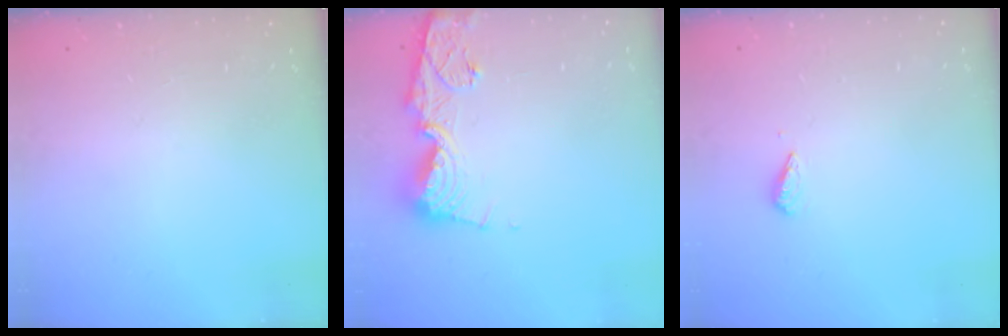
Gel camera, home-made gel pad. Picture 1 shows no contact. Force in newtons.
{"total": 11.2, "press": 11.2, "slide": 1.3}
{"total": 2.9, "press": 2.9, "slide": 0.4}